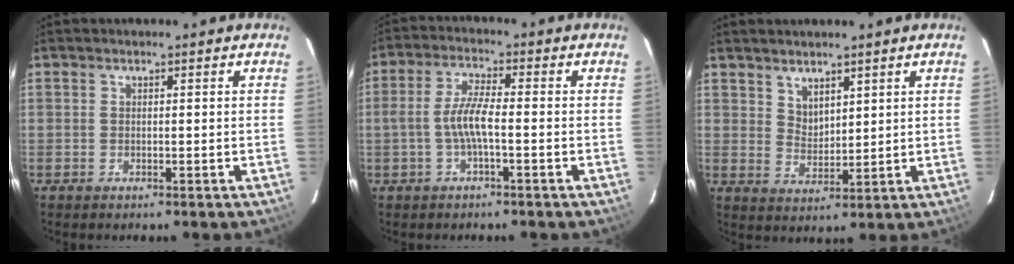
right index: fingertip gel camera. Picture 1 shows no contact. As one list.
[{"total": 5.8, "force": [-1.5, 0.9, 5.5], "torque": [-0.116, 0.007, -0.027]}, {"total": 4.3, "force": [3.3, 2.1, 1.7], "torque": [-0.022, 0.001, 0.065]}]